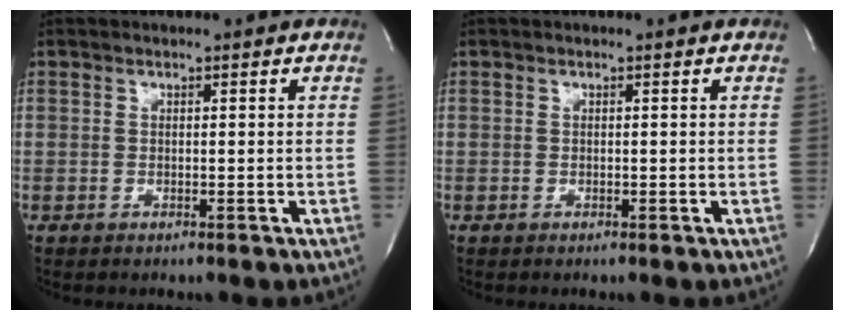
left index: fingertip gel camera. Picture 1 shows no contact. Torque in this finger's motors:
{"motor_torque": [0.14, 0.04, 0.00, 0.01]}